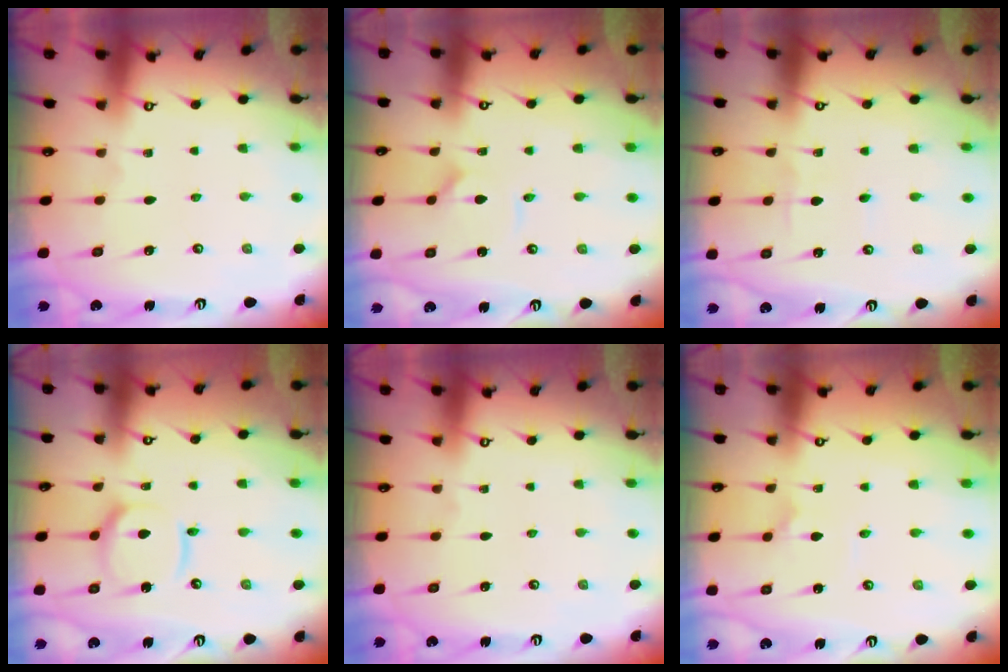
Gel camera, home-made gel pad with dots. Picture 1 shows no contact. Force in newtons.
{"total": 1.5, "press": 1.5, "slide": 0.1}
{"total": 2.2, "press": 2.2, "slide": 0.3}
{"total": 11.2, "press": 11.1, "slide": 1.3}
{"total": 0.0}
{"total": 2.1, "press": 2.1, "slide": 0.1}